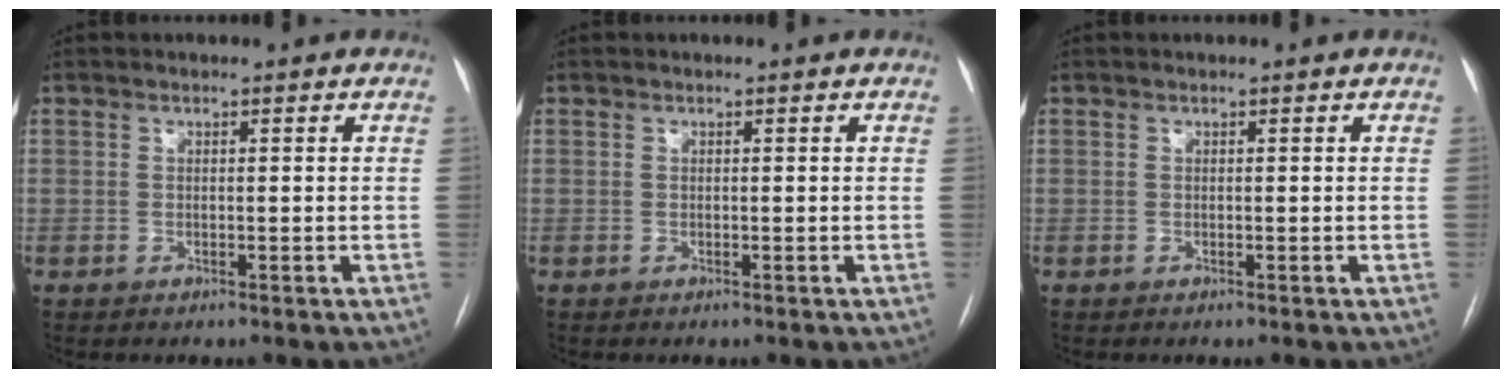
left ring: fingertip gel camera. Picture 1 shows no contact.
{"total": 0.0}
{"total": 0.0}